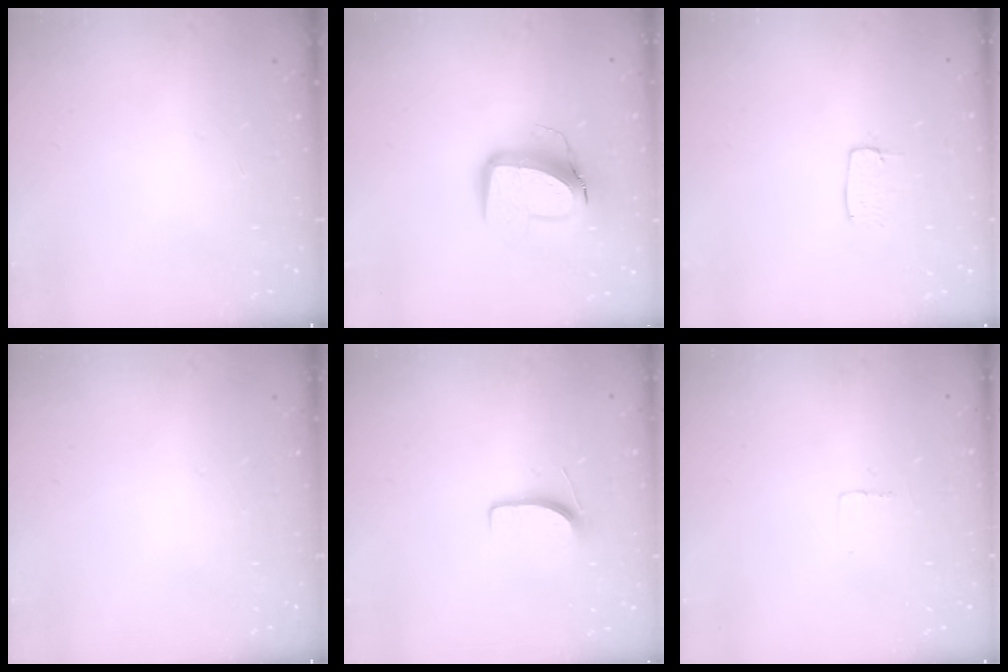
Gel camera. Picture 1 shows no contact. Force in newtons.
{"total": 11.5, "press": 11.4, "slide": 1.2}
{"total": 4.4, "press": 4.4, "slide": 0.3}
{"total": 0.0}
{"total": 5.8, "press": 5.8, "slide": 0.6}
{"total": 2.4, "press": 2.4, "slide": 0.1}